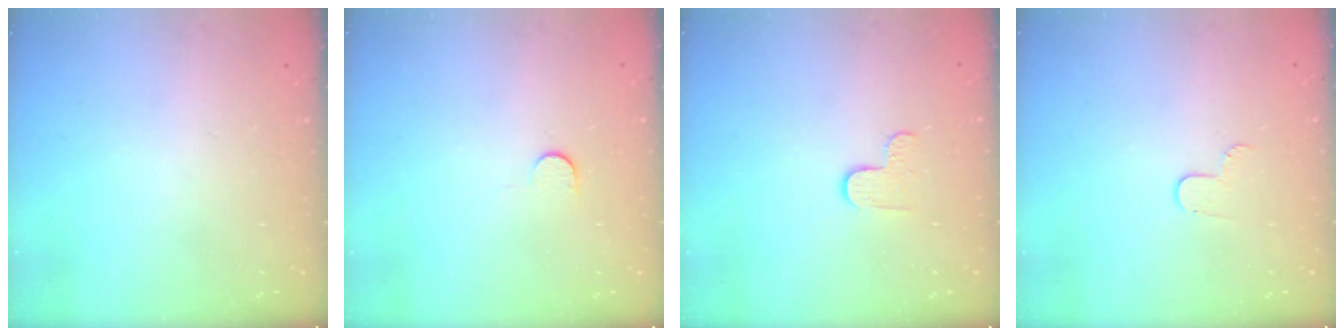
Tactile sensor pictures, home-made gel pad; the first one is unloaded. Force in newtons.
{"total": 6.1, "press": 6.1, "slide": 0.6}
{"total": 2.9, "press": 2.9, "slide": 0.3}
{"total": 3.8, "press": 3.8, "slide": 0.4}